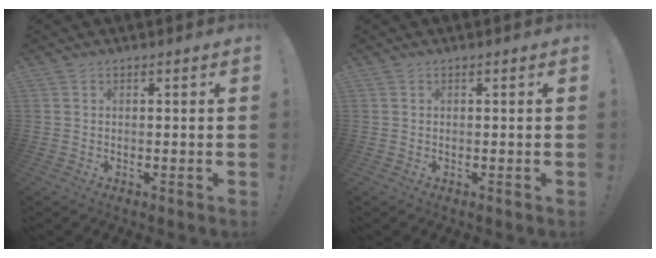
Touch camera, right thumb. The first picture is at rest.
{"total": 0.0}